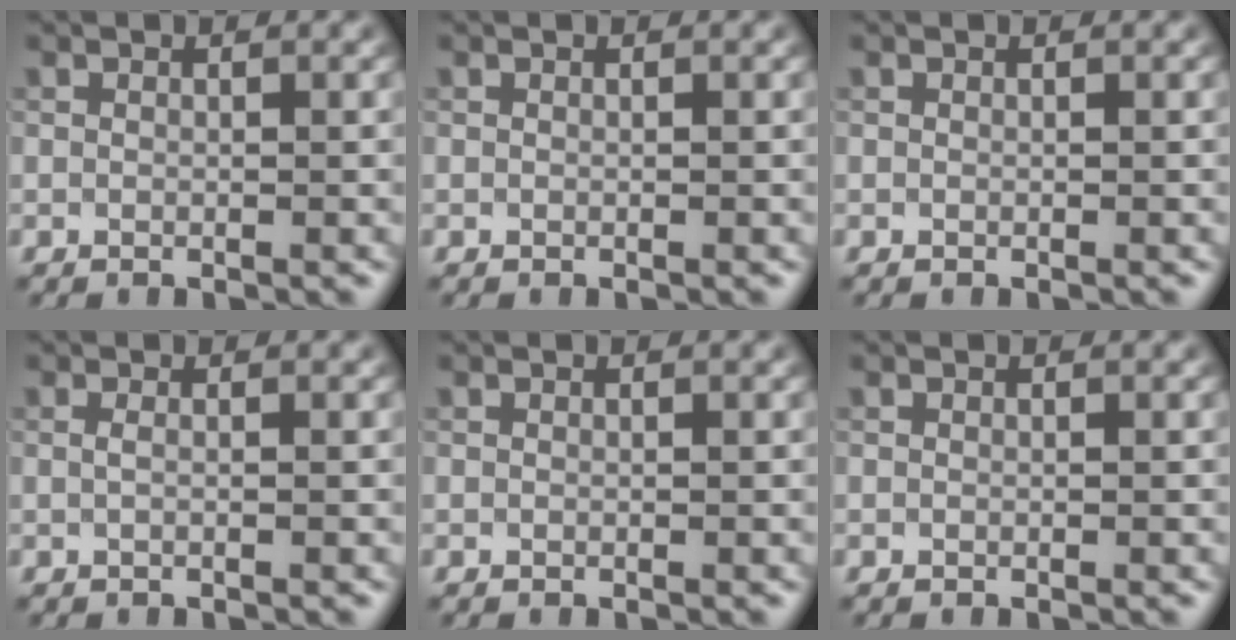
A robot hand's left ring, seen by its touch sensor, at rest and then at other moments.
{"total": 0.0}
{"total": 0.0}
{"total": 0.7, "force": [0.1, 0.2, 0.7], "torque": [-0.013, 0.000, -0.004]}
{"total": 0.0}
{"total": 0.0}